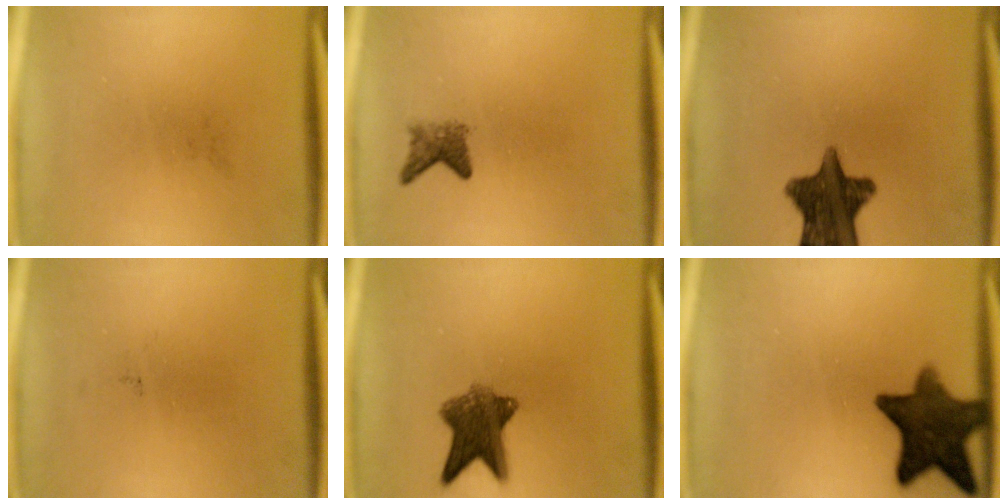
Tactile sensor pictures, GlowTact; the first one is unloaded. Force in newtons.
{"total": 2.3}
{"total": 12.0}
{"total": 0.0}
{"total": 7.7}
{"total": 12.1}